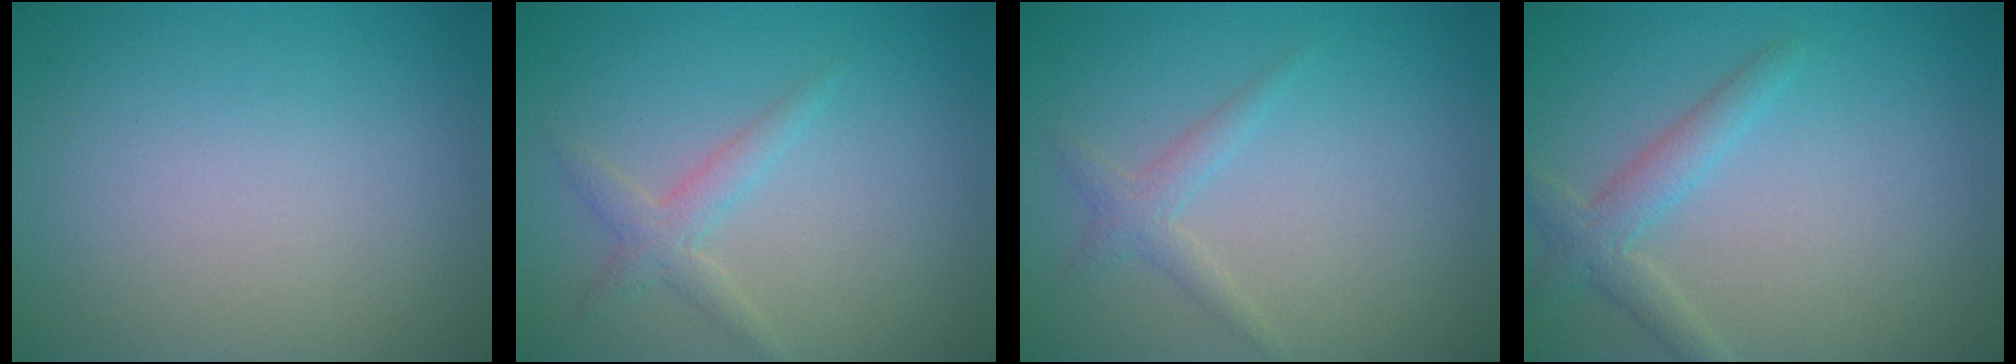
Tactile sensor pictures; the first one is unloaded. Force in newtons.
{"total": 1.9, "press": 1.9, "slide": 0.1}
{"total": 1.6, "press": 1.6, "slide": 0.1}
{"total": 2.5, "press": 2.5, "slide": 0.1}